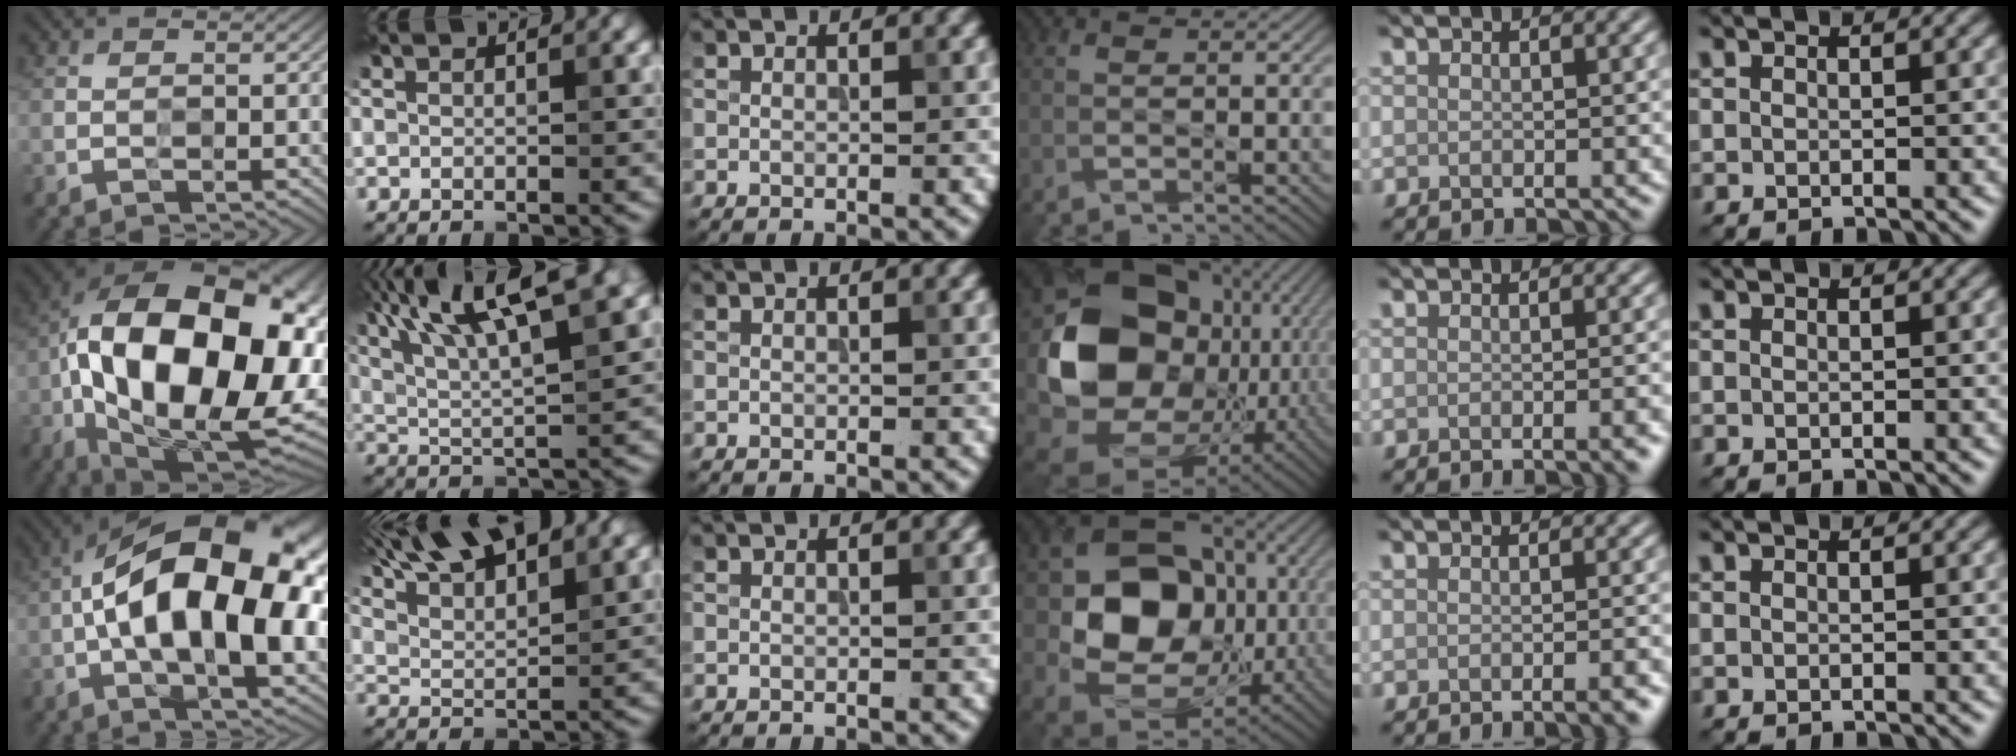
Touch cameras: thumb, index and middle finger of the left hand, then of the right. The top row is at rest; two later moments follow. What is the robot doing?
{"motion": "wipe", "object": "compact mirror"}